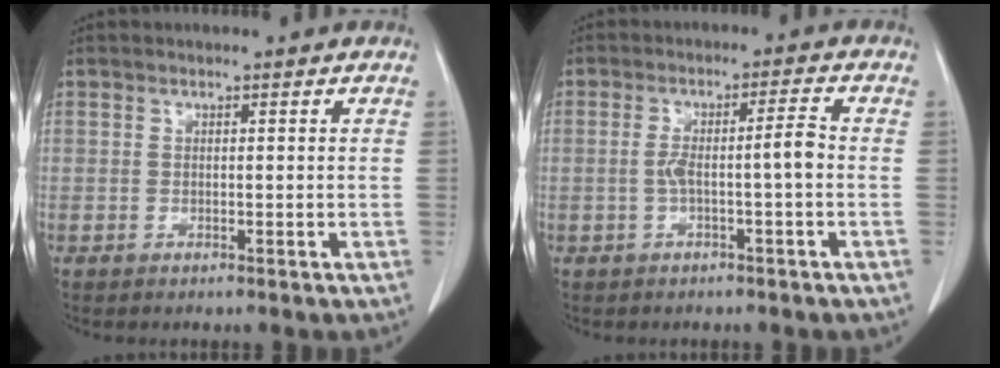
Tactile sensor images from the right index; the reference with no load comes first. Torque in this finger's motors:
{"motor_torque": [0.35, -0.09, 0.15, 0.04]}